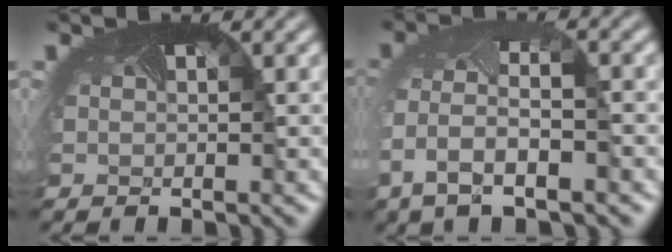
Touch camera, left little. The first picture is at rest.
{"total": 5.3, "force": [-2.5, 2.5, 4.0], "torque": [-0.116, -0.017, -0.044]}